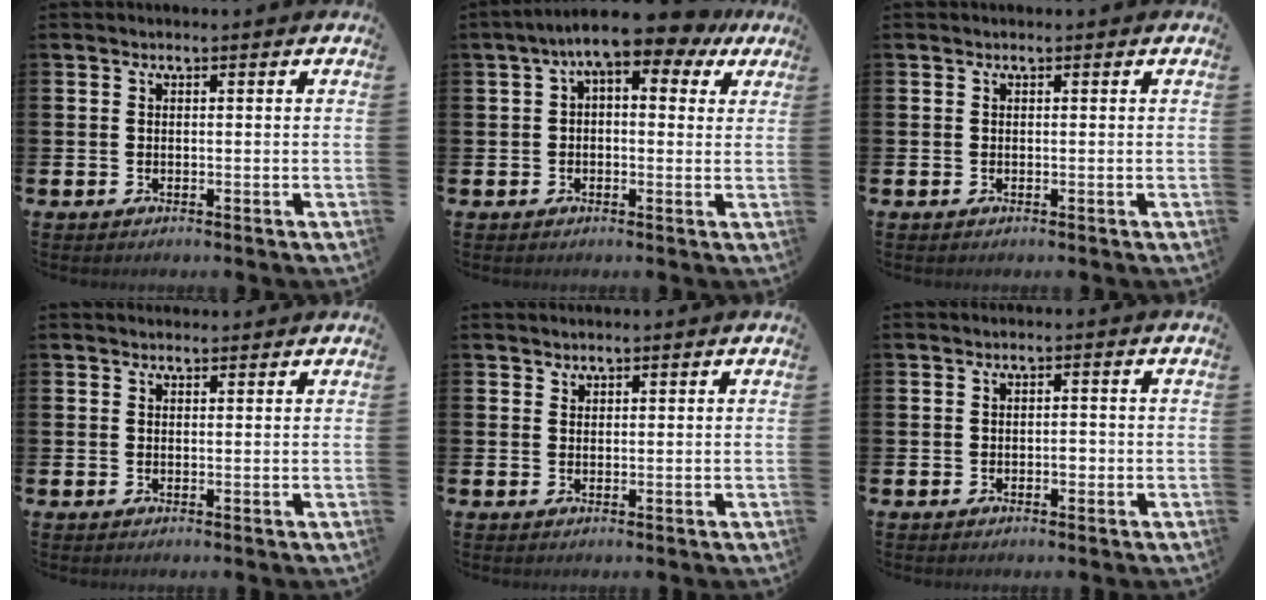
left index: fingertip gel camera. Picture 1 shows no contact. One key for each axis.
{"total": 7.1, "fx": 4.6, "fy": 2.7, "fz": 4.7, "tx": -0.086, "ty": -0.014, "tz": 0.077}
{"total": 0.0}
{"total": 1.1, "fx": 1.0, "fy": 0.3, "fz": 0.1, "tx": 0.011, "ty": -0.002, "tz": 0.016}
{"total": 1.2, "fx": 1.1, "fy": 0.4, "fz": -0.1, "tx": 0.014, "ty": -0.002, "tz": 0.019}
{"total": 1.1, "fx": -0.4, "fy": 0.7, "fz": 0.7, "tx": -0.008, "ty": 0.000, "tz": -0.010}